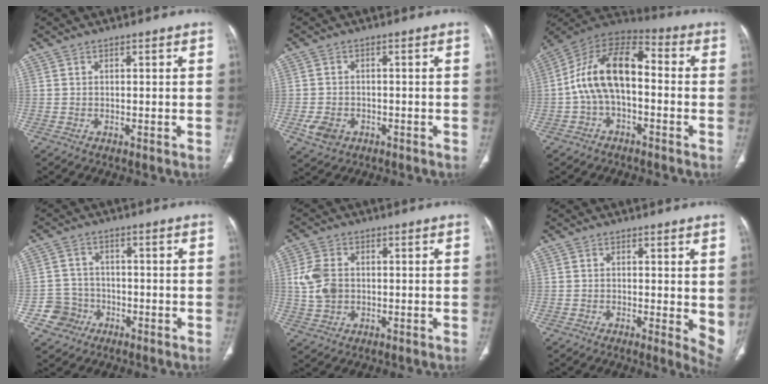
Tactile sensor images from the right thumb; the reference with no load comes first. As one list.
[{"total": 4.3, "force": [-1.6, 3.3, 2.1], "torque": [-0.036, 0.007, -0.021]}, {"total": 14.8, "force": [-1.1, 8.3, 12.3], "torque": [-0.210, 0.049, -0.032]}, {"total": 5.5, "force": [-2.4, 4.9, 0.2], "torque": [0.023, 0.020, -0.042]}, {"total": 6.7, "force": [0.4, 4.8, 4.6], "torque": [-0.096, 0.003, 0.011]}, {"total": 5.7, "force": [0.4, 1.9, 5.3], "torque": [-0.060, -0.014, 0.004]}]